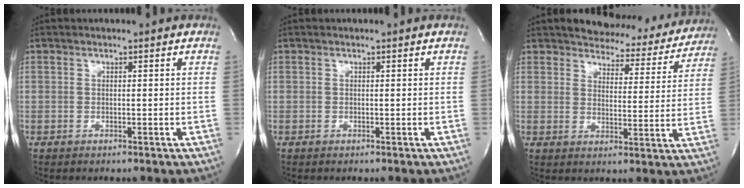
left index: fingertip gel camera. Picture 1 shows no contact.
{"total": 0.0}
{"total": 13.9, "force": [12.9, 4.4, 2.7], "torque": [-0.009, -0.024, 0.146]}